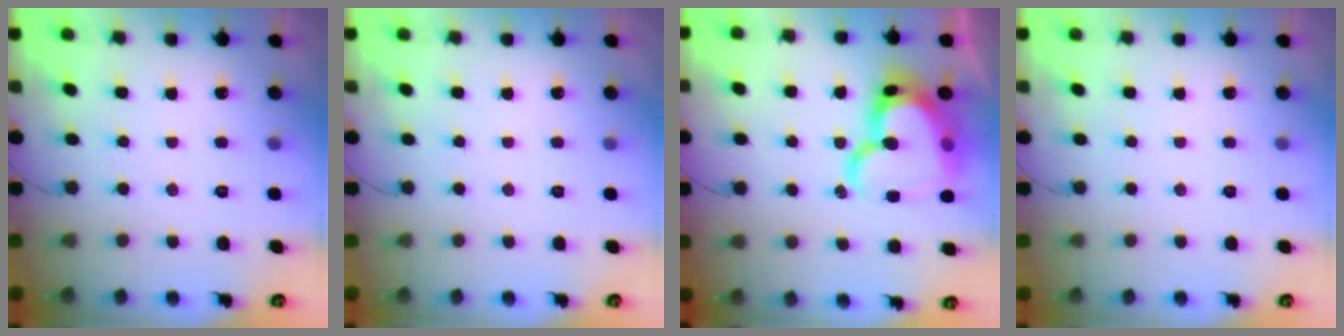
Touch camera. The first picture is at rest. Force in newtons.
{"total": 0.0}
{"total": 22.9, "press": 22.8, "slide": 1.5}
{"total": 0.0}